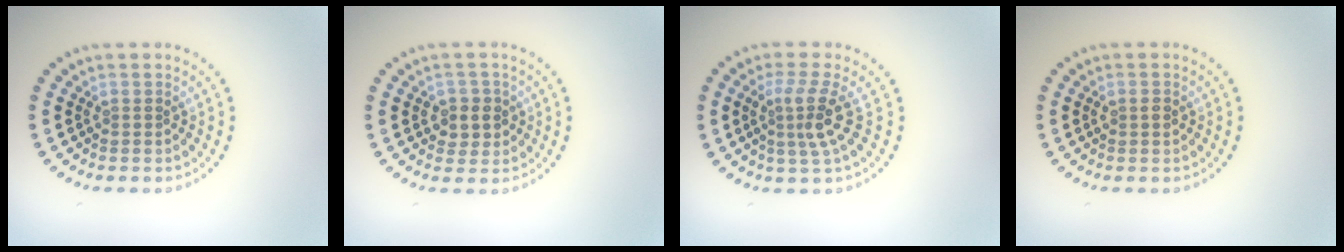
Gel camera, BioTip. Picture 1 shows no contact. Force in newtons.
{"total": 2.4, "press": 2.3, "slide": 0.8}
{"total": 3.2, "press": 2.2, "slide": 2.3}
{"total": 1.2, "press": 1.2, "slide": 0.1}